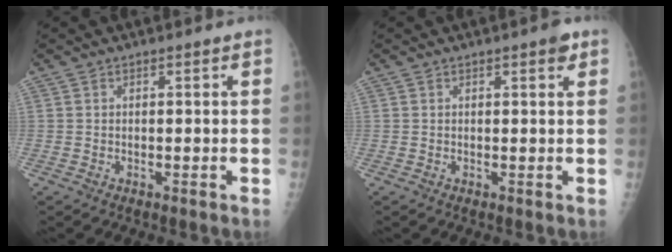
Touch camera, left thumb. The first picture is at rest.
{"total": 1.8, "force": [1.0, 0.5, 1.4], "torque": [-0.017, -0.002, 0.011]}